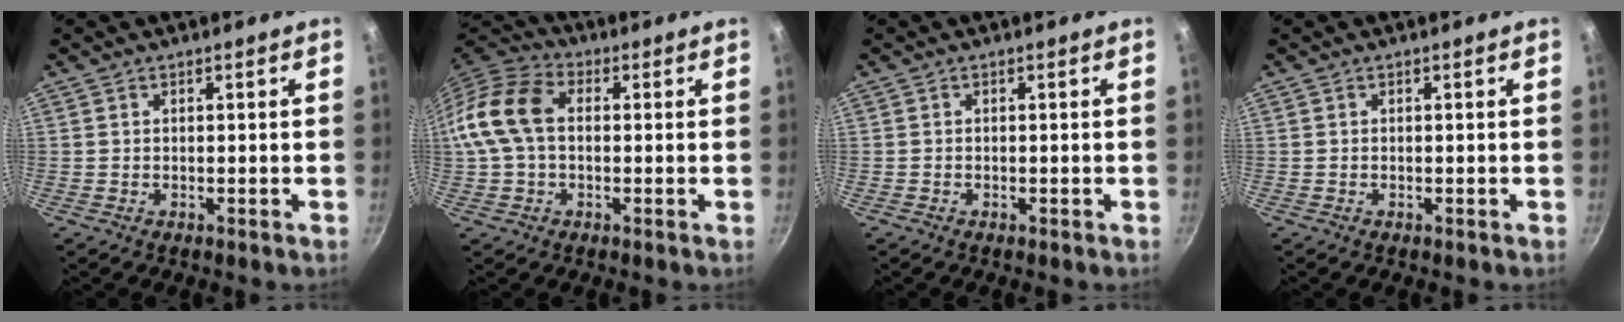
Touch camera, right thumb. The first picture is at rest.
{"total": 12.5, "force": [0.8, 8.5, 9.1], "torque": [-0.165, 0.030, -0.002]}
{"total": 0.0}
{"total": 0.0}